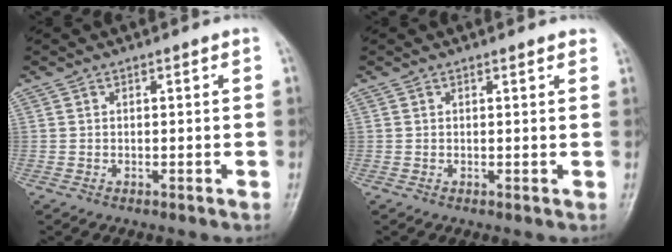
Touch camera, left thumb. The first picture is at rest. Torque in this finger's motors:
{"motor_torque": [-0.06, 0.00, -0.11, -0.01, 0.04]}